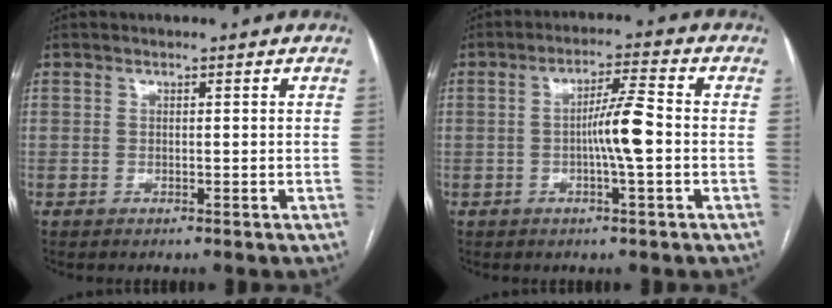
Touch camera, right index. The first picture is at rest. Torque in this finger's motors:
{"motor_torque": [0.99, 0.09, 0.20, 0.06]}